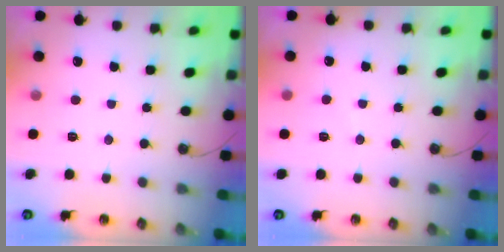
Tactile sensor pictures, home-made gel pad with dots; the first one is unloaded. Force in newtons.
{"total": 2.9, "press": 2.9, "slide": 0.2}